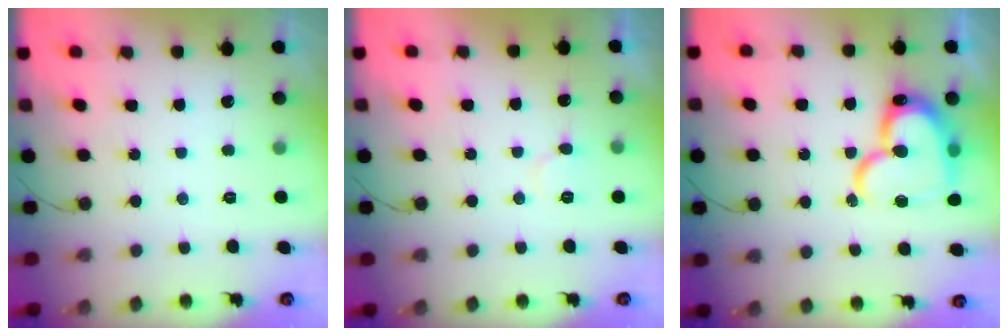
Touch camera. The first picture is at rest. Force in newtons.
{"total": 5.7, "press": 5.6, "slide": 0.6}
{"total": 21.3, "press": 21.3, "slide": 1.9}